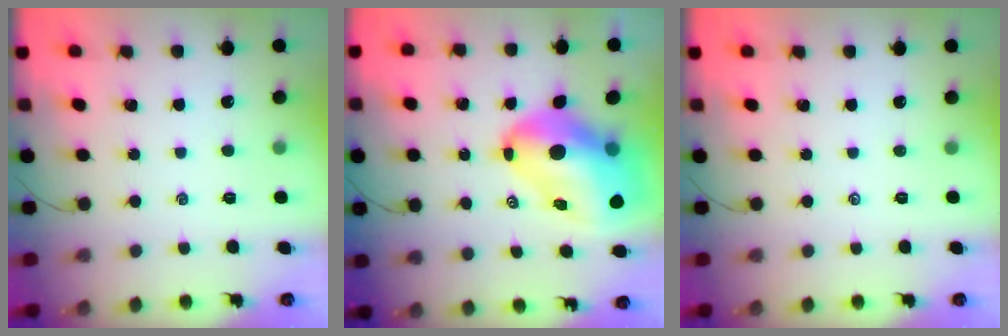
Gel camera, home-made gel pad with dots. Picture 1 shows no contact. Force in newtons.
{"total": 16.8, "press": 16.1, "slide": 4.9}
{"total": 0.0}